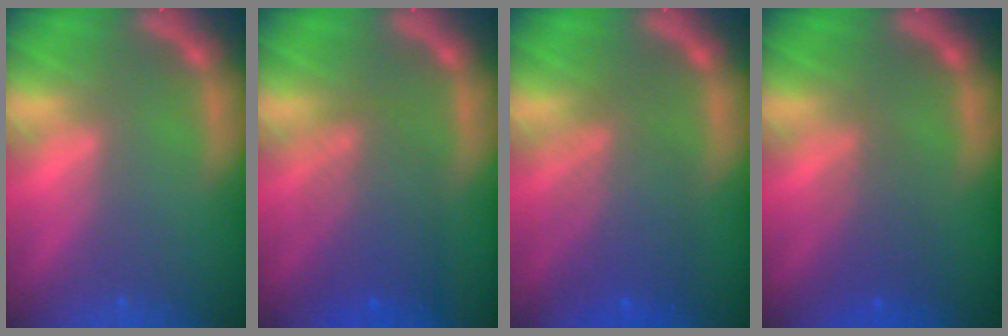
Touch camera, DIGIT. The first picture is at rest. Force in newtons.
{"total": 5.6}
{"total": 6.1}
{"total": 3.0}